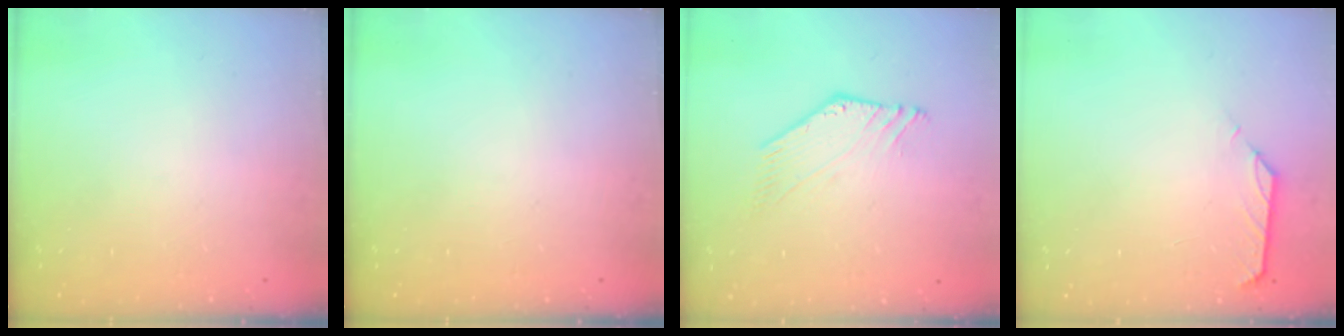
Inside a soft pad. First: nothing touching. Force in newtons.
{"total": 0.0}
{"total": 0.0}
{"total": 1.5, "press": 1.4, "slide": 0.6}